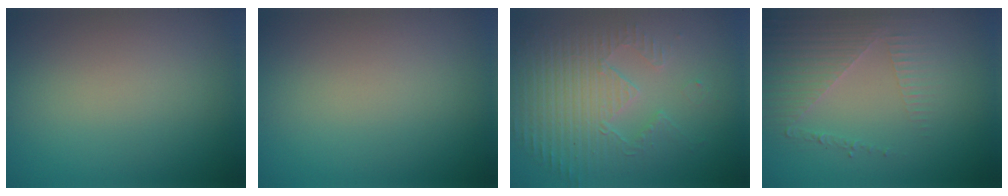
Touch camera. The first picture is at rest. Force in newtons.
{"total": 0.0}
{"total": 3.9, "press": 3.6, "slide": 1.5}
{"total": 3.7, "press": 3.1, "slide": 2.0}